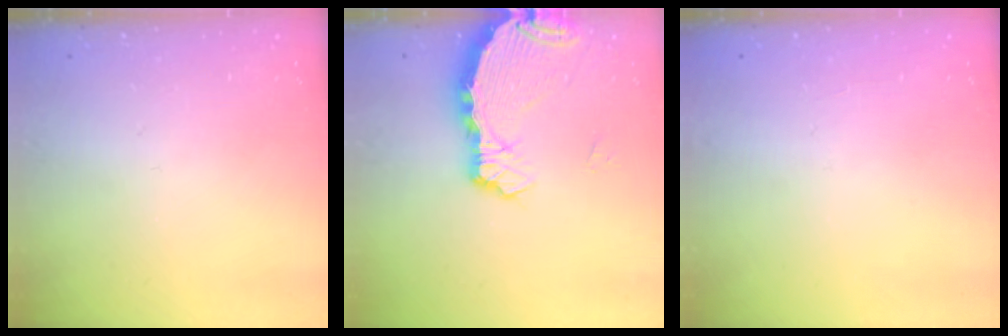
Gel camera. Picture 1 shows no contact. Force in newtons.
{"total": 6.1, "press": 6.1, "slide": 0.6}
{"total": 0.0}